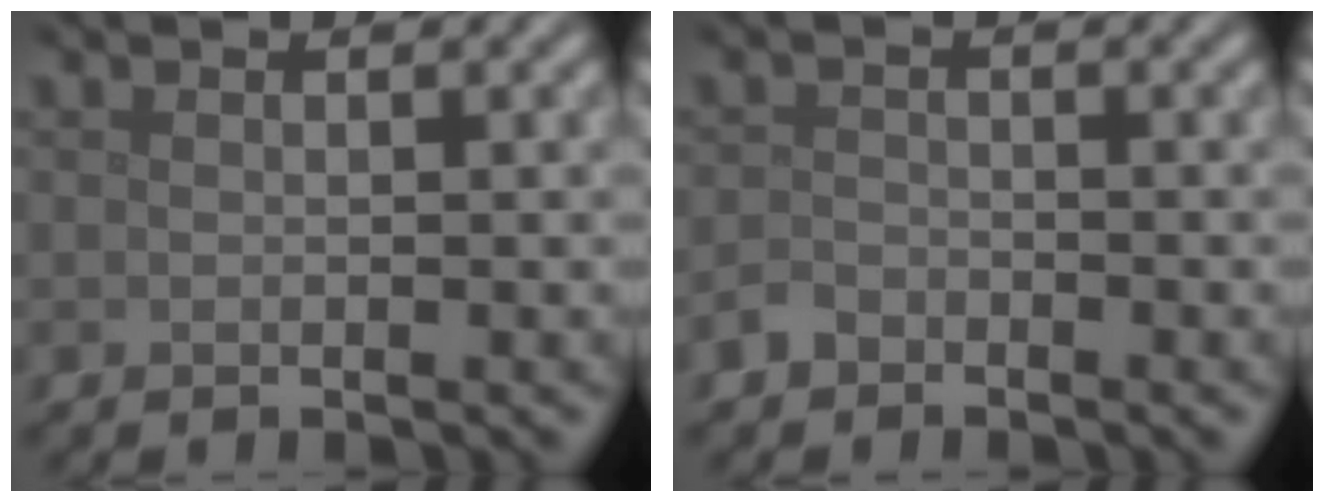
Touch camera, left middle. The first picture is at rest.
{"total": 1.3, "force": [-1.1, 0.8, 0.2], "torque": [-0.002, 0.003, -0.025]}